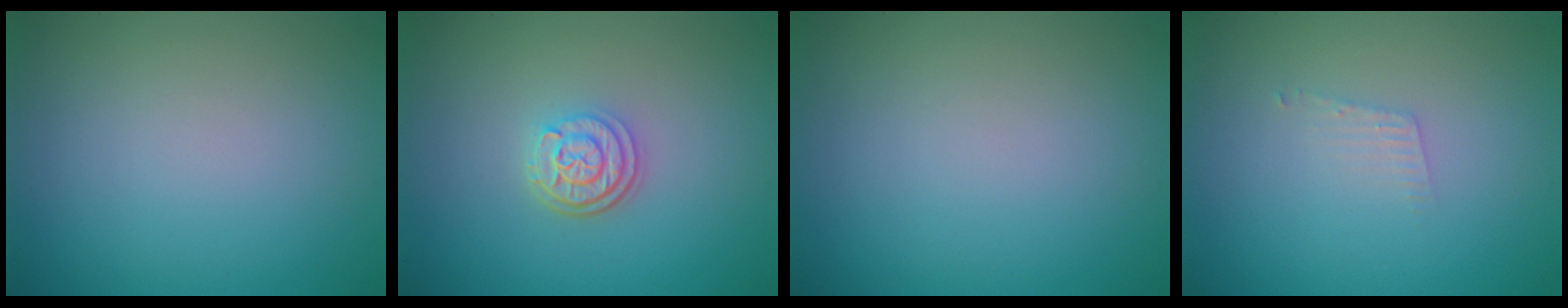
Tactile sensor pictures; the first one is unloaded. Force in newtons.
{"total": 3.0, "press": 2.4, "slide": 1.8}
{"total": 0.0}
{"total": 0.9, "press": 0.9, "slide": 0.1}